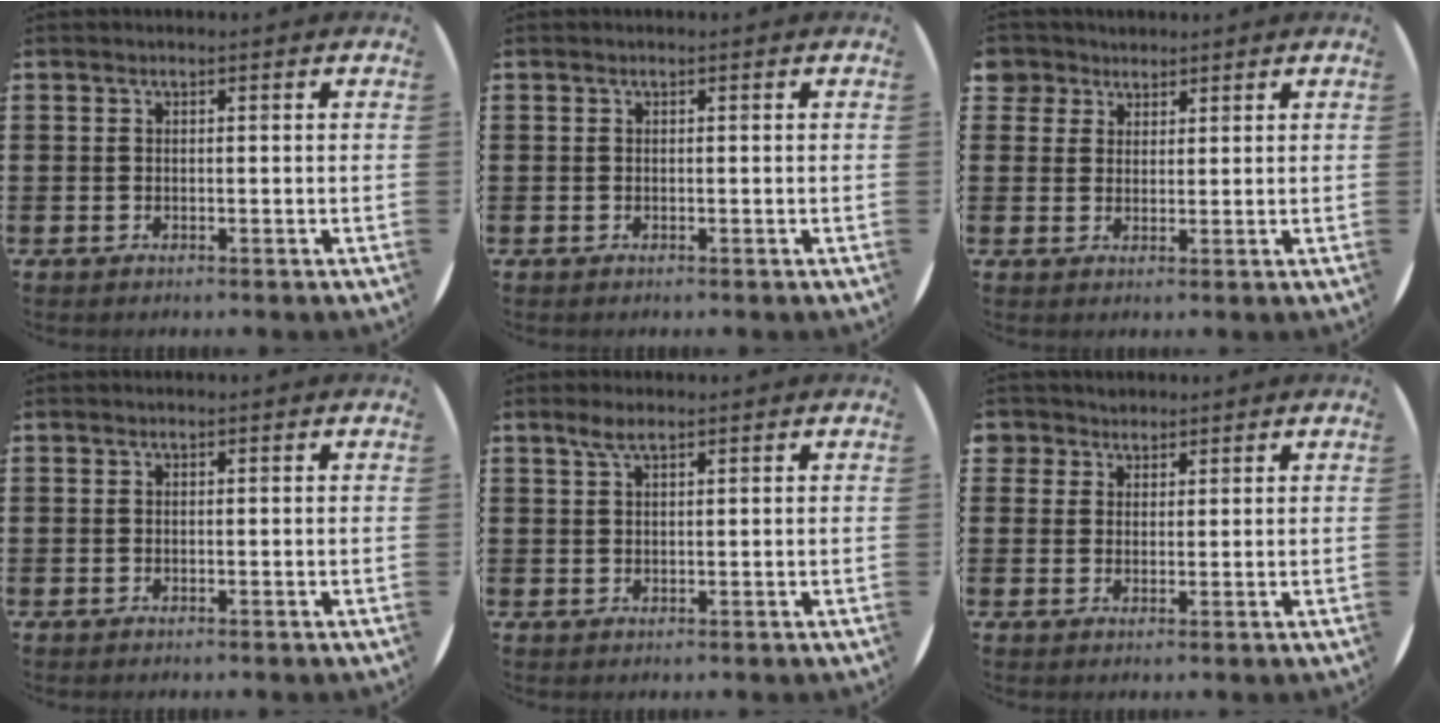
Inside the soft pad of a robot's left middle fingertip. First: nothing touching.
{"total": 0.0}
{"total": 3.2, "force": [2.5, 2.1, -0.1], "torque": [0.000, 0.004, 0.049]}
{"total": 0.0}
{"total": 2.4, "force": [1.7, 0.5, 1.7], "torque": [-0.037, 0.004, 0.029]}
{"total": 2.4, "force": [2.0, 1.4, -0.2], "torque": [-0.004, 0.006, 0.039]}